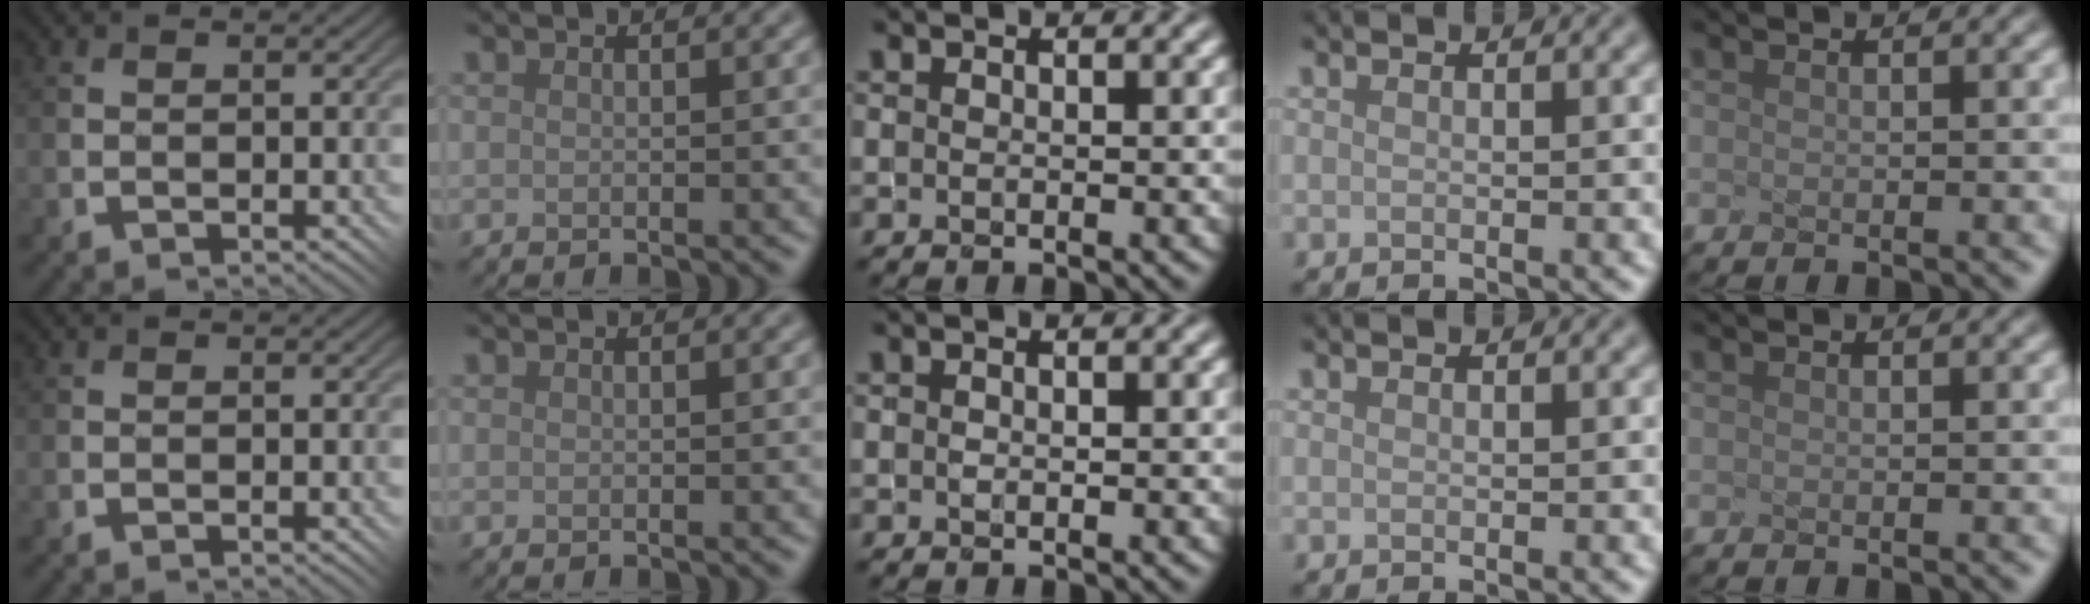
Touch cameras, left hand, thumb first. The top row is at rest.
{}